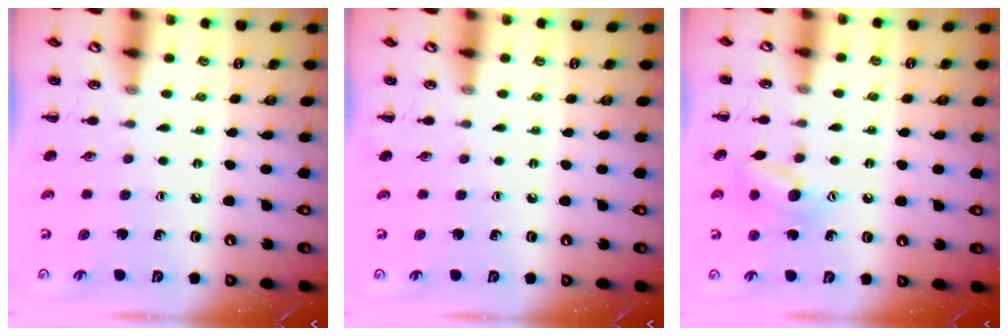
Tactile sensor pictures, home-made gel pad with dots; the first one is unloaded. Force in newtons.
{"total": 0.0}
{"total": 10.1, "press": 10.1, "slide": 0.6}